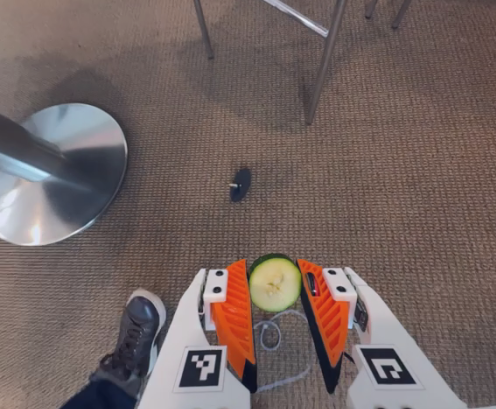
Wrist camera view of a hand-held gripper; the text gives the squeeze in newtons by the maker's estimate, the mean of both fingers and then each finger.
{"total": 8.3, "left": 8.1, "right": 8.4}